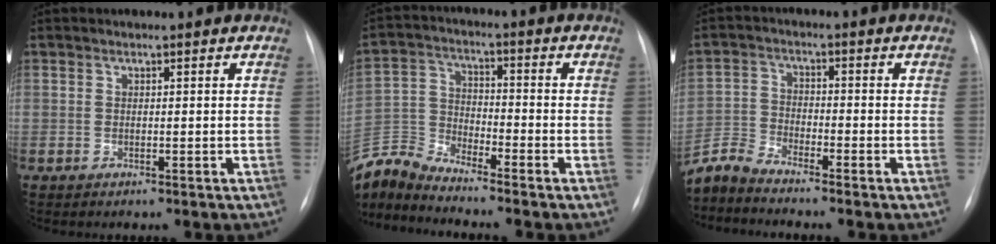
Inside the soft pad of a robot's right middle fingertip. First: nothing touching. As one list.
[{"total": 9.1, "force": [-9.0, -0.5, 1.1], "torque": [-0.036, 0.008, -0.181]}, {"total": 5.7, "force": [-5.6, -0.4, 0.5], "torque": [-0.020, -0.006, -0.114]}]